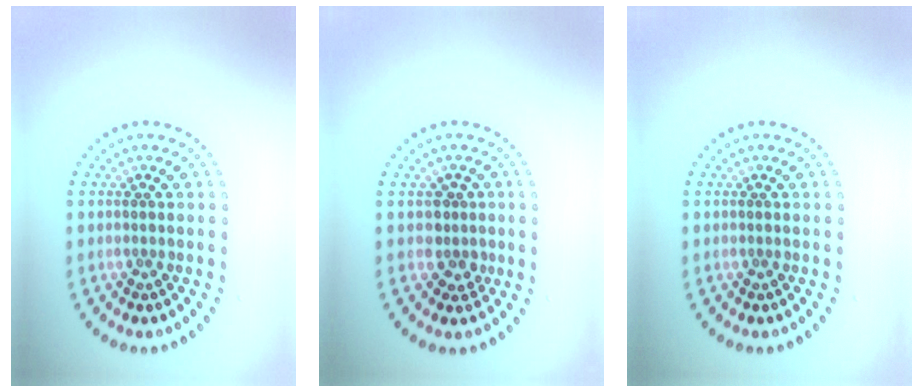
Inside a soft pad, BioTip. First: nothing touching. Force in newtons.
{"total": 1.8, "press": 1.3, "slide": 1.2}
{"total": 0.0}